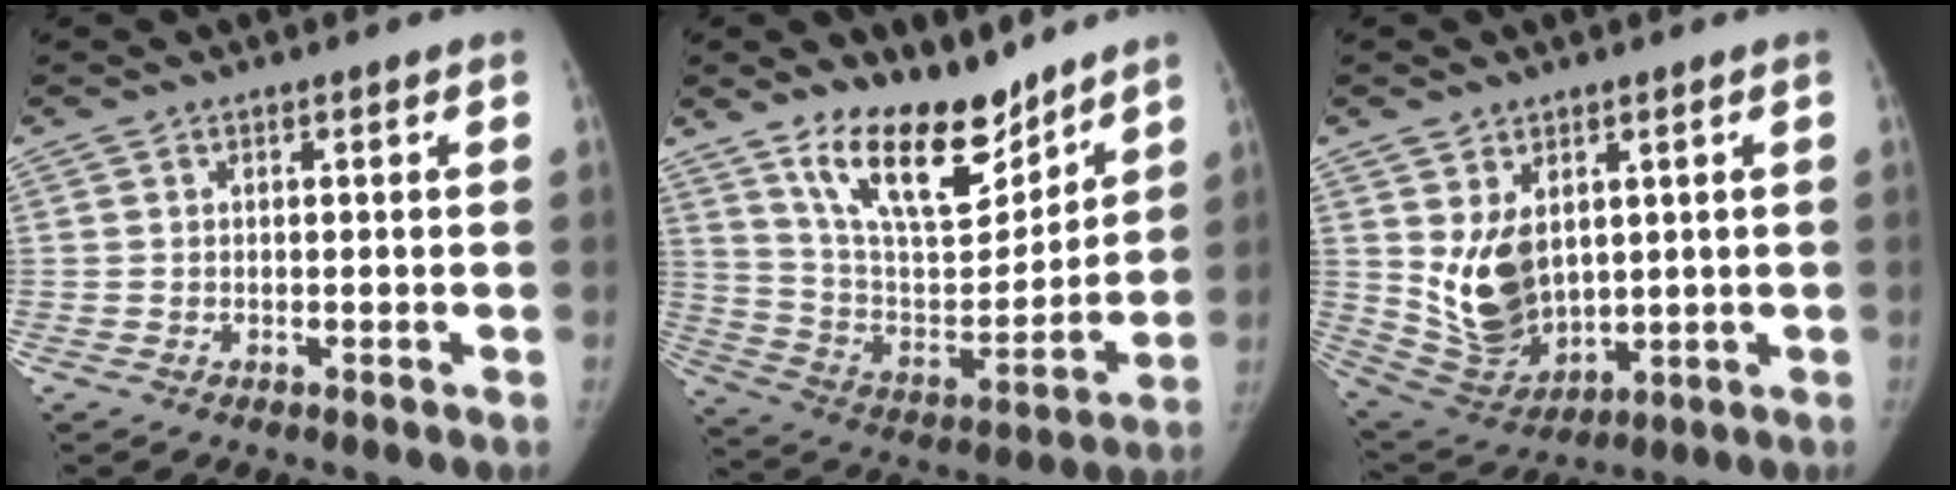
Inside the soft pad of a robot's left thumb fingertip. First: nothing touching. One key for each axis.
{"total": 19.3, "fx": 14.0, "fy": 7.9, "fz": 10.6, "tx": -0.132, "ty": -0.089, "tz": 0.250}
{"total": 11.3, "fx": 2.5, "fy": 7.8, "fz": 7.8, "tx": -0.112, "ty": -0.028, "tz": 0.075}